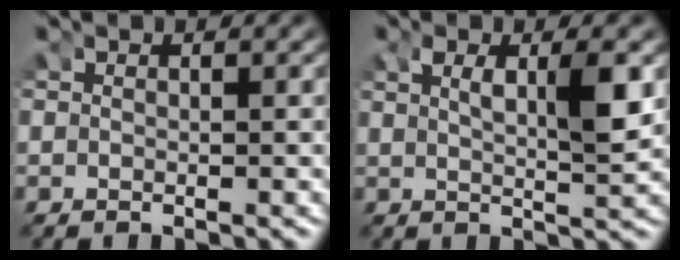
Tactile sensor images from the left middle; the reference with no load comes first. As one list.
[{"total": 3.1, "force": [1.3, -0.5, 2.8], "torque": [-0.040, -0.006, 0.028]}]